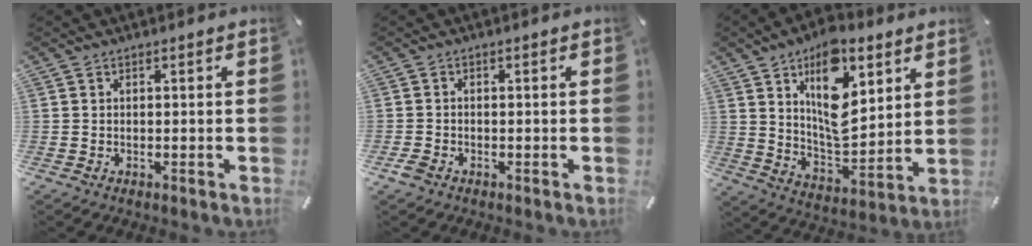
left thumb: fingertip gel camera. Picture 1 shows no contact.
{"total": 1.9, "force": [-1.1, 1.2, 1.0], "torque": [-0.024, 0.001, -0.023]}
{"total": 17.1, "force": [8.6, 9.0, 11.7], "torque": [-0.186, -0.038, 0.149]}